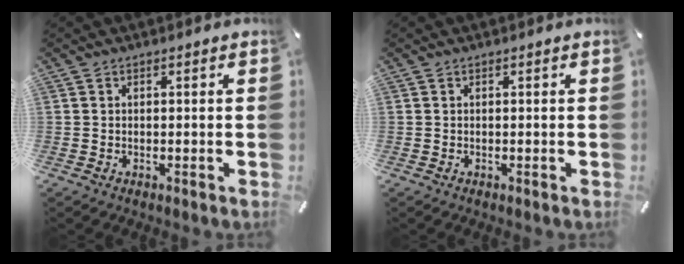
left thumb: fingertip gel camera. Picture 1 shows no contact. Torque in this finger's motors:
{"motor_torque": [-0.10, 0.09, -0.01, 0.05, 0.00]}